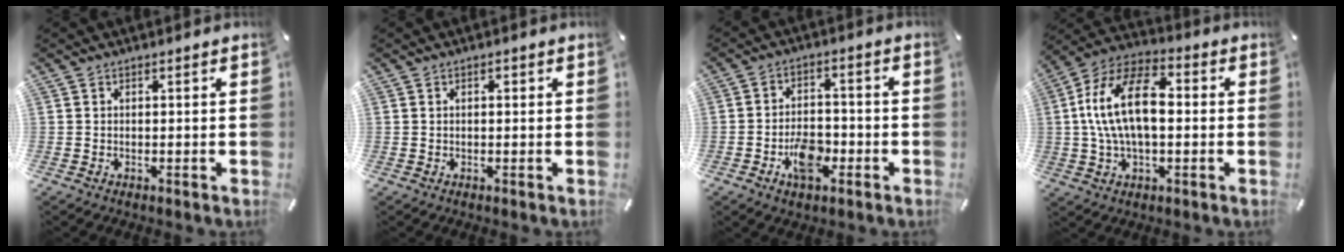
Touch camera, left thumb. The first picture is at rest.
{"total": 0.9, "force": [0.1, 0.5, 0.7], "torque": [-0.014, 0.003, 0.000]}
{"total": 8.2, "force": [-3.7, 4.8, 5.4], "torque": [-0.108, 0.019, -0.066]}
{"total": 16.1, "force": [0.6, 9.3, 13.2], "torque": [-0.276, 0.014, 0.009]}